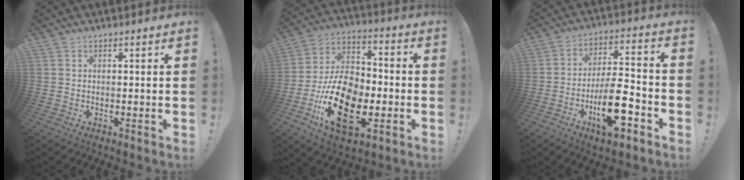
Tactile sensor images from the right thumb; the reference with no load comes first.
{"total": 23.9, "force": [-8.2, 14.3, 17.3], "torque": [-0.320, 0.047, -0.130]}
{"total": 16.1, "force": [-6.6, 5.8, 13.5], "torque": [-0.225, 0.033, -0.106]}